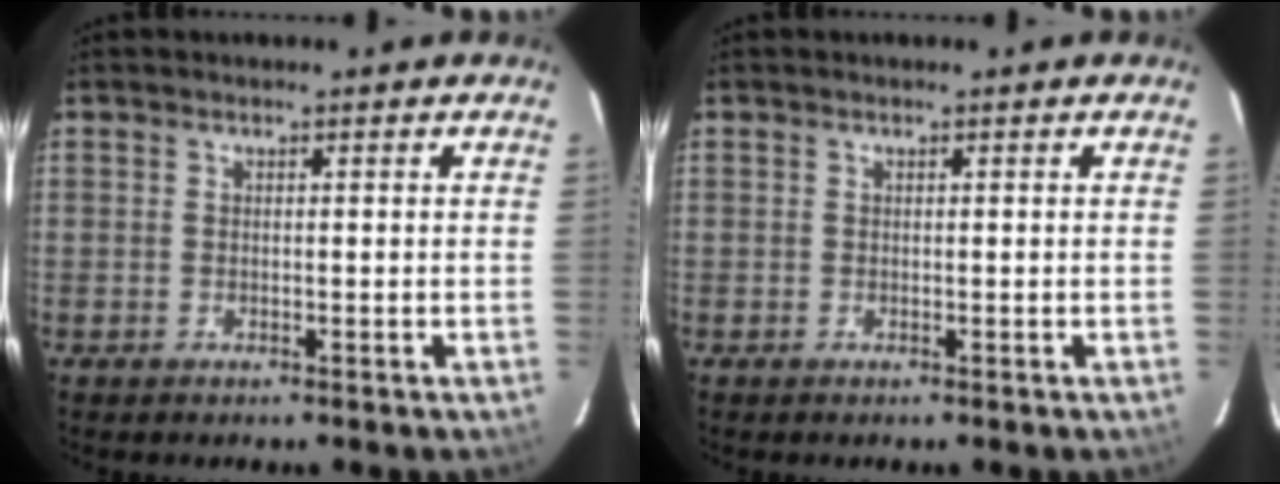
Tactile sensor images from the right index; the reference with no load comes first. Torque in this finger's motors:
{"motor_torque": [0.07, 0.05, -0.01, 0.00]}